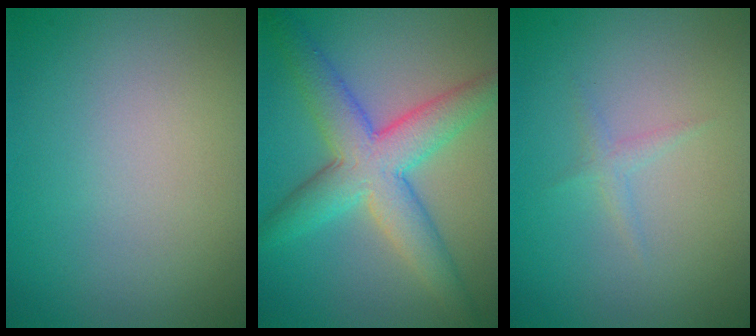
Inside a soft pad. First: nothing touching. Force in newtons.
{"total": 6.8, "press": 6.8, "slide": 0.1}
{"total": 0.9, "press": 0.9, "slide": 0.1}